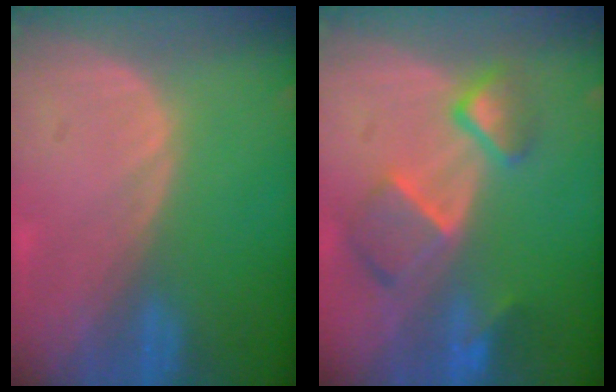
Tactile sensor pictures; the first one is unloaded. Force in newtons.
{"total": 7.7, "press": 6.7, "slide": 3.8}